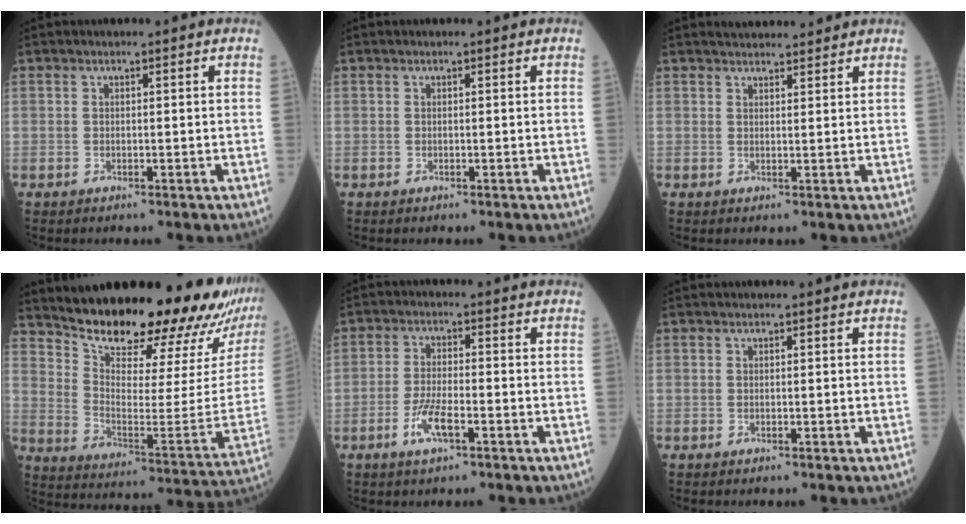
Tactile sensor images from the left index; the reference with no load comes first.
{"total": 0.0}
{"total": 5.9, "force": [5.6, 1.2, 1.7], "torque": [-0.020, 0.020, 0.074]}
{"total": 26.5, "force": [23.0, 2.3, 12.9], "torque": [-0.207, -0.094, 0.319]}
{"total": 4.6, "force": [-2.2, 1.0, 3.9], "torque": [-0.087, -0.003, -0.045]}
{"total": 0.0}